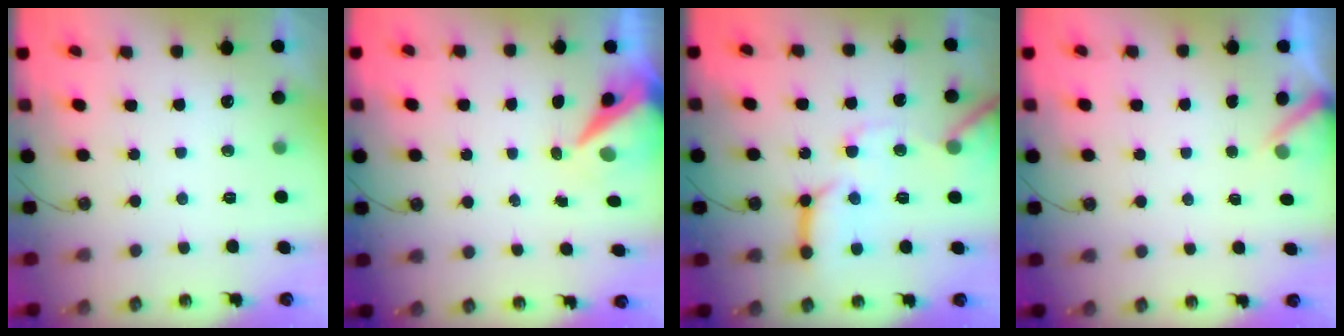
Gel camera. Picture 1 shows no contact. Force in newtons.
{"total": 8.6, "press": 8.6, "slide": 1.1}
{"total": 15.1, "press": 15.0, "slide": 1.9}
{"total": 2.4, "press": 2.4, "slide": 0.3}